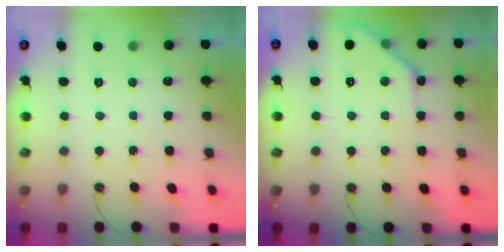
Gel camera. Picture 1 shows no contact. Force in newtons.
{"total": 9.0, "press": 9.0, "slide": 0.5}